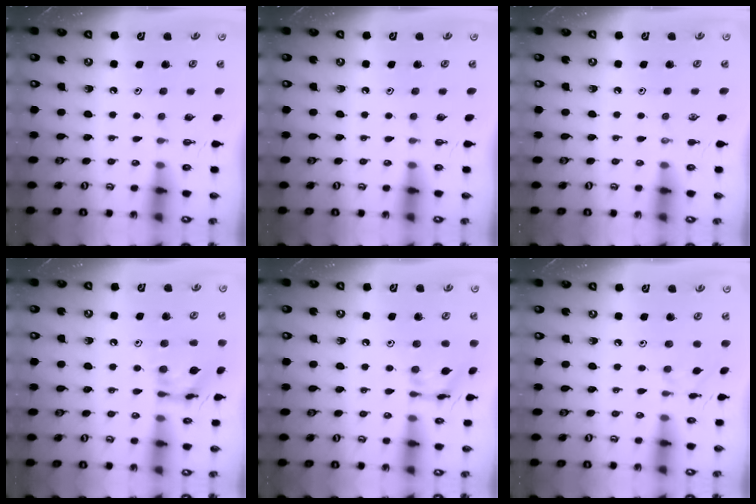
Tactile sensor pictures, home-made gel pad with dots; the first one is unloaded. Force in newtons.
{"total": 0.0}
{"total": 0.0}
{"total": 13.8, "press": 13.8, "slide": 1.2}
{"total": 12.6, "press": 12.5, "slide": 0.9}
{"total": 2.1, "press": 2.1, "slide": 0.4}